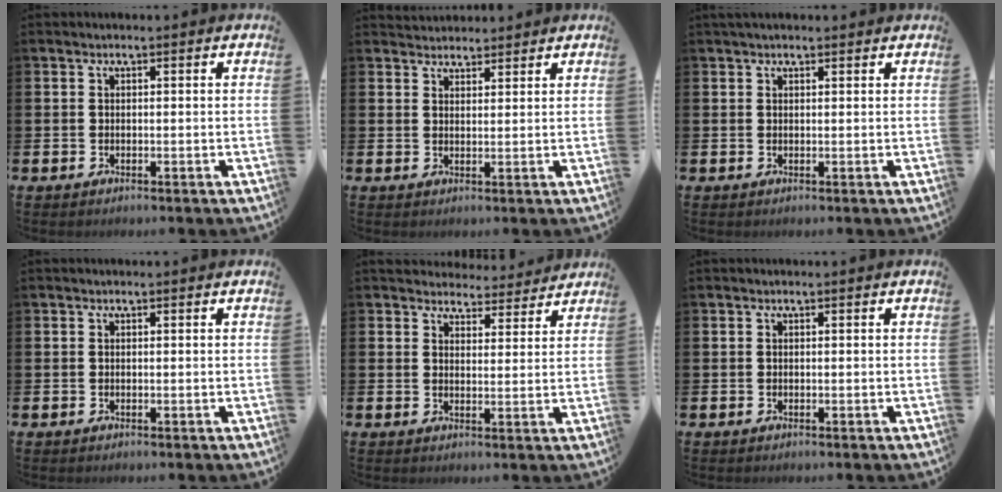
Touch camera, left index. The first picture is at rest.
{"total": 2.7, "force": [2.6, 0.7, -0.3], "torque": [0.003, -0.010, 0.048]}
{"total": 1.1, "force": [0.9, 0.3, 0.4], "torque": [-0.006, 0.001, 0.016]}
{"total": 0.0}
{"total": 4.5, "force": [4.3, 1.3, -0.1], "torque": [0.001, -0.033, 0.074]}
{"total": 0.0}